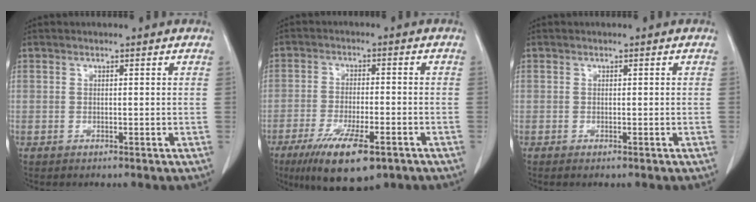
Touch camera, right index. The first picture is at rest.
{"total": 11.9, "force": [-7.2, 2.9, 9.0], "torque": [-0.155, -0.023, -0.113]}
{"total": 0.6, "force": [-0.4, 0.1, 0.5], "torque": [-0.009, -0.002, -0.005]}